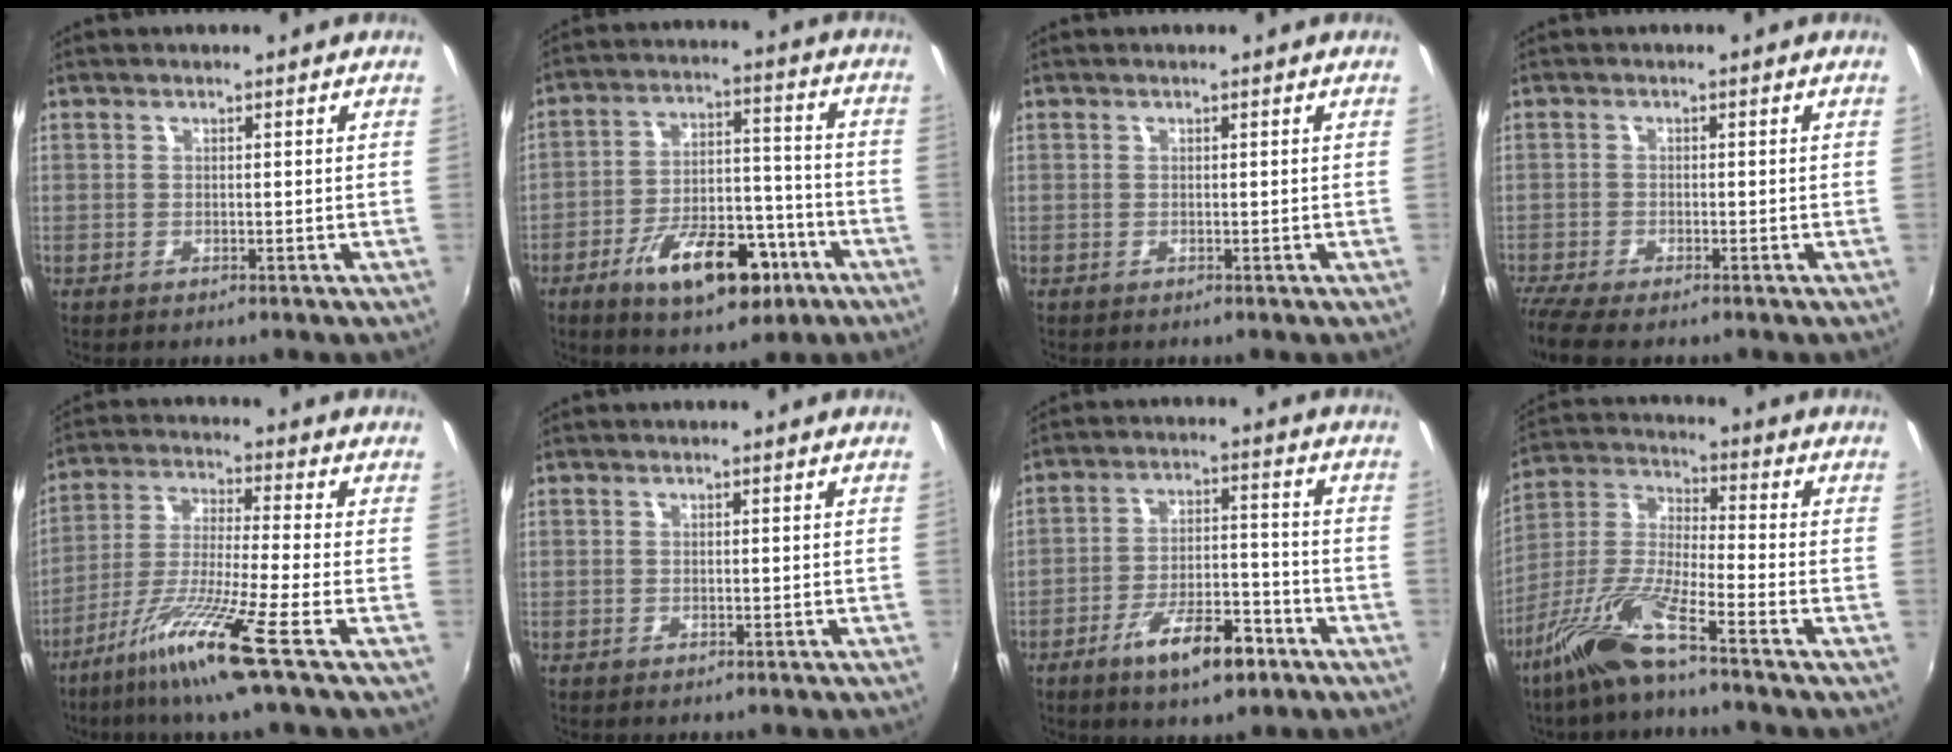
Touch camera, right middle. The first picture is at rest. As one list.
[{"total": 15.9, "force": [-8.6, 7.5, 11.1], "torque": [-0.195, 0.013, -0.126]}, {"total": 0.0}, {"total": 5.7, "force": [-4.8, 0.8, 3.0], "torque": [-0.080, -0.030, -0.091]}, {"total": 11.5, "force": [-7.2, -1.7, 8.8], "torque": [-0.190, -0.015, -0.135]}, {"total": 0.6, "force": [-0.5, 0.2, 0.2], "torque": [-0.005, -0.002, -0.008]}, {"total": 10.7, "force": [-6.5, 3.7, 7.7], "torque": [-0.142, 0.005, -0.101]}, {"total": 10.8, "force": [-7.6, 0.5, 7.7], "torque": [-0.167, 0.003, -0.154]}]